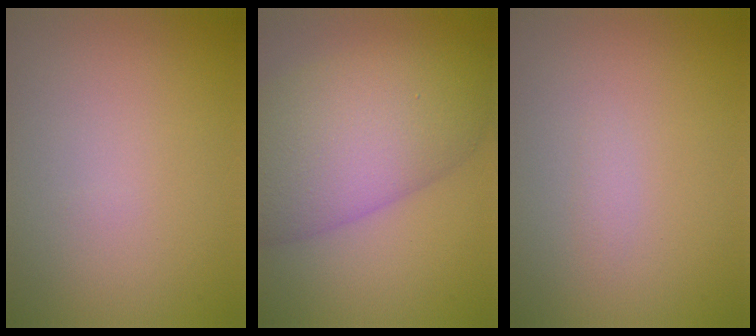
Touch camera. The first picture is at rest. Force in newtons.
{"total": 10.5, "press": 10.5, "slide": 0.4}
{"total": 0.6, "press": 0.6, "slide": 0.1}